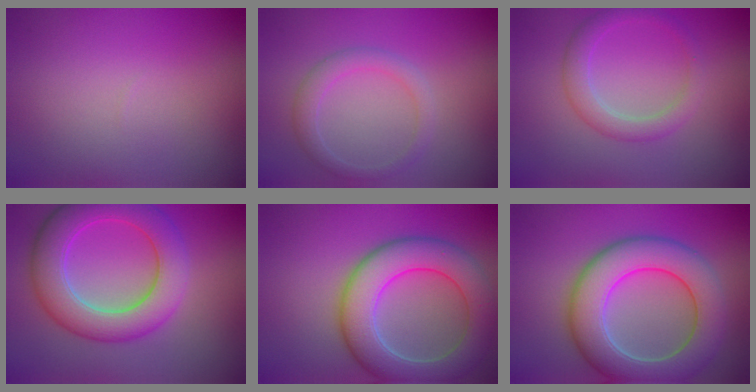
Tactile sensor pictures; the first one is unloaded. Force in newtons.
{"total": 2.2, "press": 2.1, "slide": 0.1}
{"total": 2.7, "press": 2.7, "slide": 0.1}
{"total": 7.5, "press": 7.5, "slide": 0.2}
{"total": 8.4, "press": 8.3, "slide": 0.5}
{"total": 9.0, "press": 9.0, "slide": 0.6}